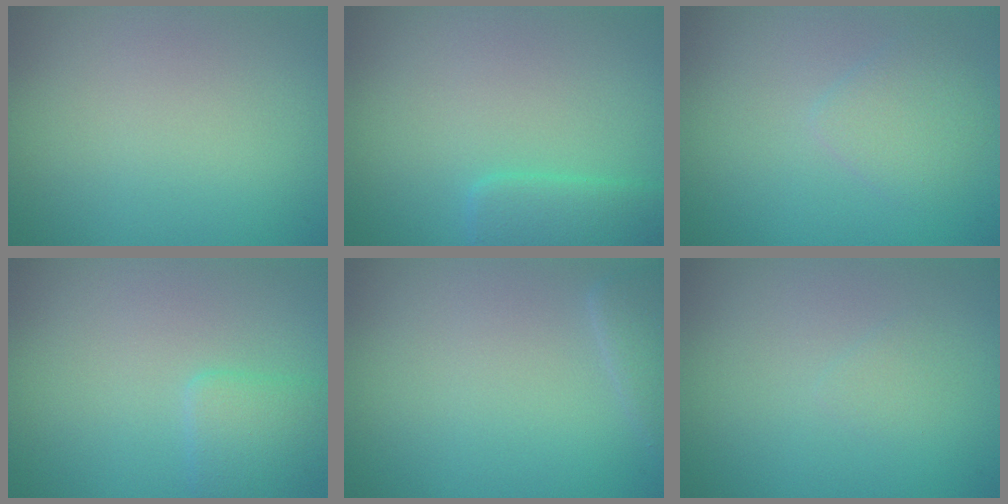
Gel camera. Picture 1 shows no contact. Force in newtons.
{"total": 2.9, "press": 2.9, "slide": 0.1}
{"total": 2.0, "press": 1.9, "slide": 0.1}
{"total": 2.2, "press": 2.2, "slide": 0.1}
{"total": 1.6, "press": 1.6, "slide": 0.1}
{"total": 0.7, "press": 0.7, "slide": 0.1}